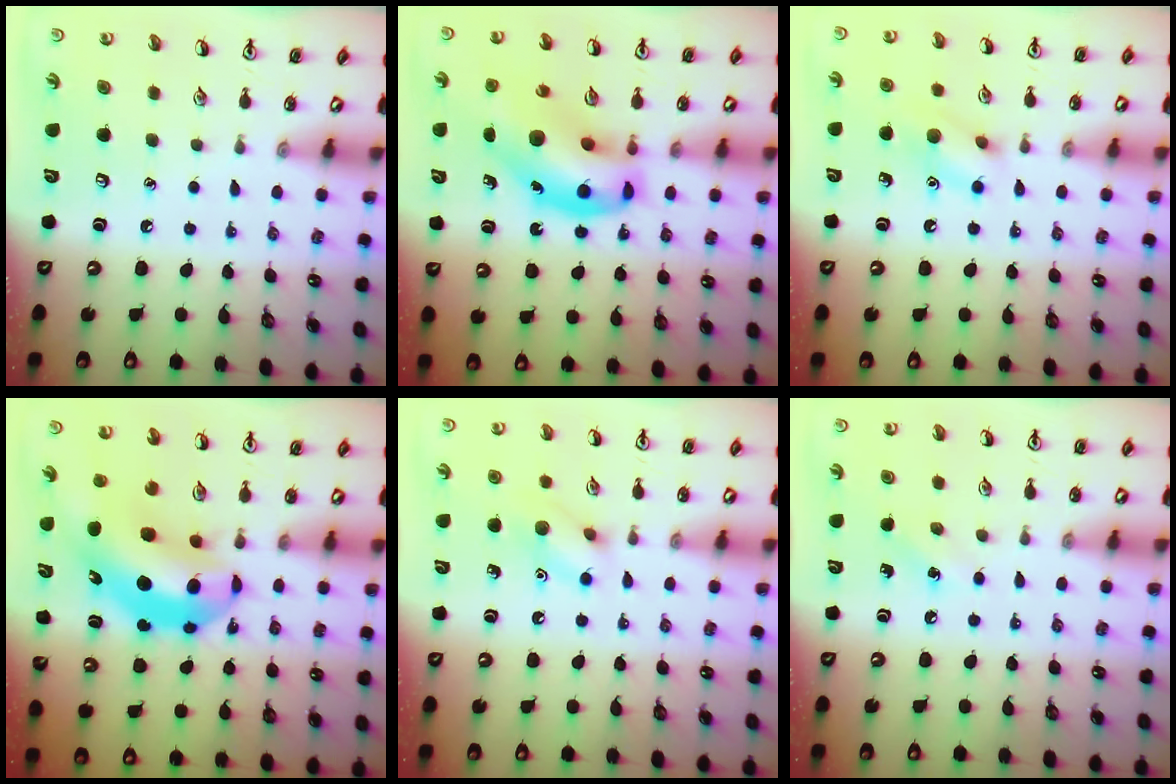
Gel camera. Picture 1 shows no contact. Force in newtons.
{"total": 16.2, "press": 15.6, "slide": 4.3}
{"total": 9.6, "press": 9.5, "slide": 0.7}
{"total": 10.1, "press": 9.6, "slide": 3.0}
{"total": 8.8, "press": 8.8, "slide": 0.4}
{"total": 5.6, "press": 5.3, "slide": 1.9}